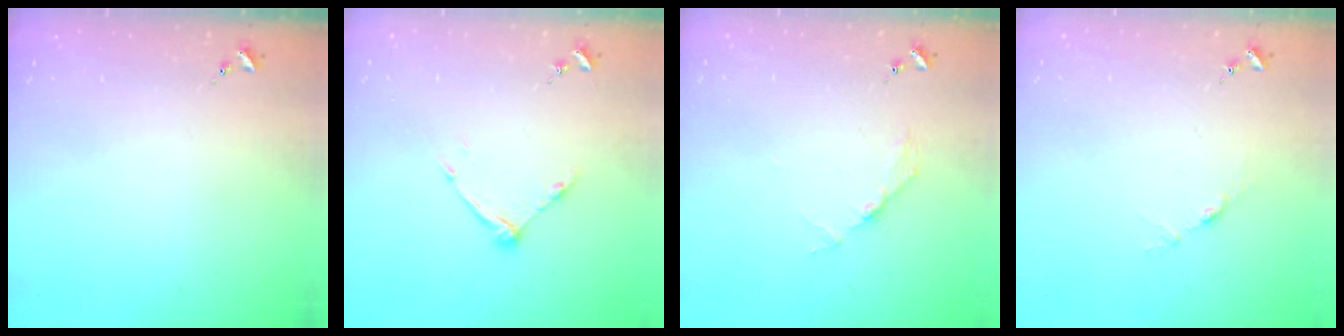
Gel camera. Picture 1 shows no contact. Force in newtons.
{"total": 8.4, "press": 8.4, "slide": 0.5}
{"total": 3.6, "press": 3.6, "slide": 0.4}
{"total": 3.8, "press": 3.8, "slide": 0.5}